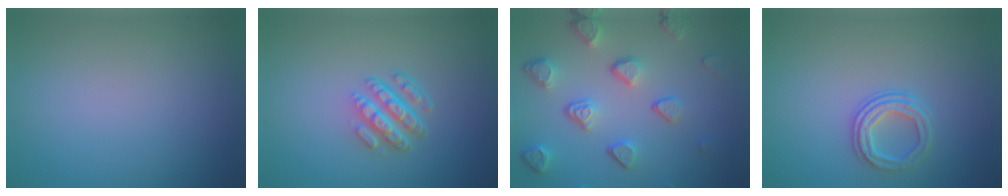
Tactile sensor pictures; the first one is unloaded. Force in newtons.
{"total": 4.4, "press": 3.1, "slide": 3.1}
{"total": 5.0, "press": 3.9, "slide": 3.2}
{"total": 2.8, "press": 2.3, "slide": 1.5}